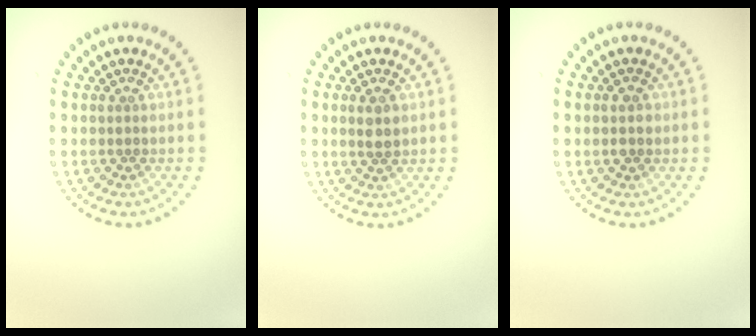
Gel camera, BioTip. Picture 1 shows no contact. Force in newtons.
{"total": 1.9, "press": 1.8, "slide": 0.3}
{"total": 1.7, "press": 1.7, "slide": 0.1}